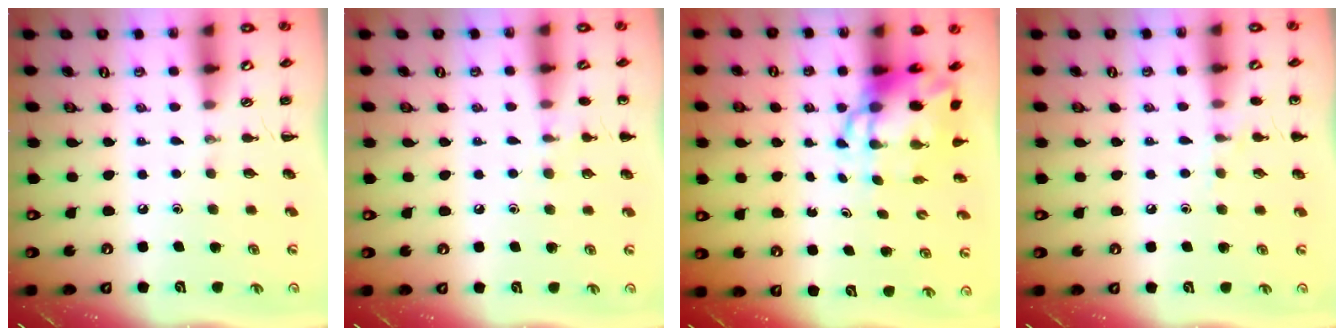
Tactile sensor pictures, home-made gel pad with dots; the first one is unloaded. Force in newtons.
{"total": 7.1, "press": 6.8, "slide": 2.1}
{"total": 8.3, "press": 8.0, "slide": 2.2}
{"total": 6.5, "press": 6.2, "slide": 1.9}